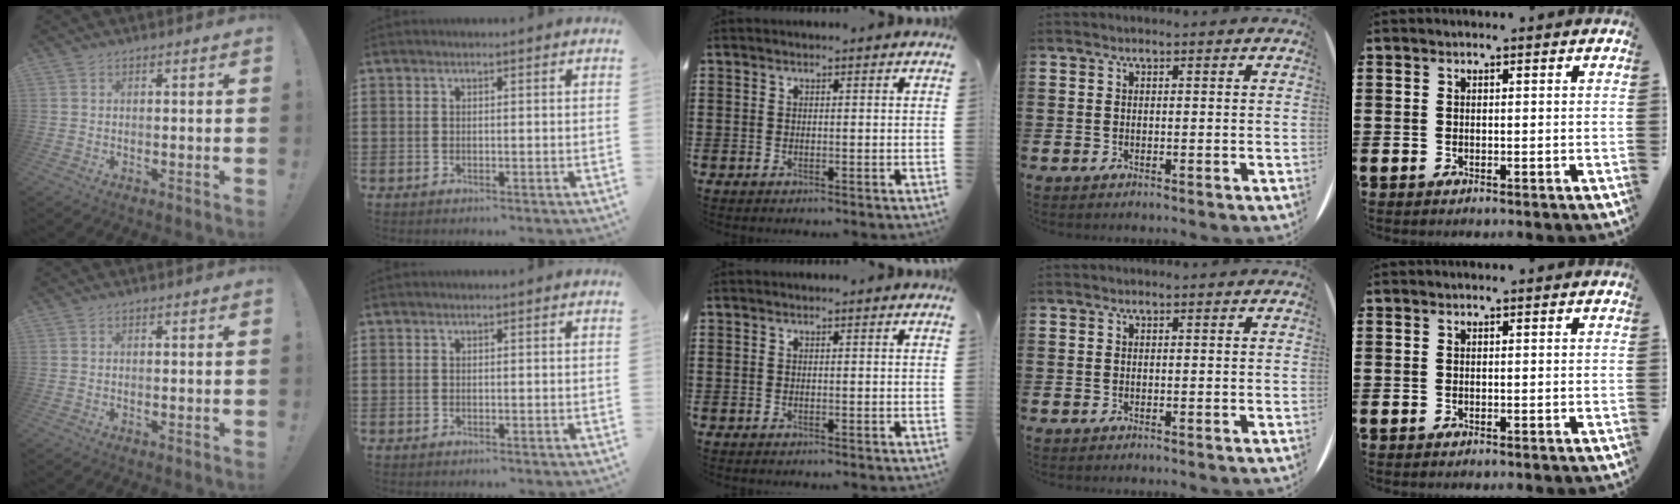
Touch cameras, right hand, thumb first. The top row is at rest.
{}